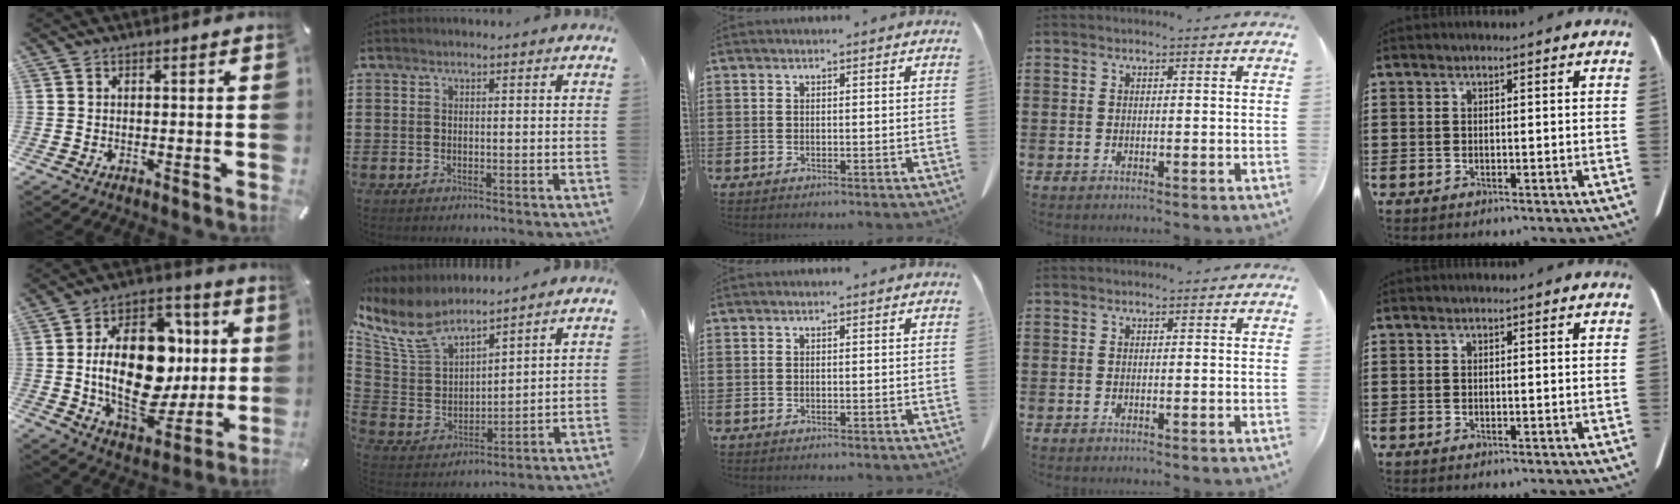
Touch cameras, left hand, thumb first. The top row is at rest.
{"thumb": {"total": 25.8, "force": [0.6, 16.6, 19.8], "torque": [-0.360, -0.014, 0.020]}, "index": {"total": 8.8, "force": [7.3, 3.3, 3.7], "torque": [-0.113, -0.041, 0.131]}}